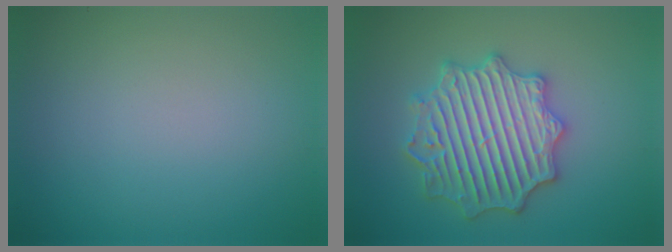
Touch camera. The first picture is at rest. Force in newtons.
{"total": 6.7, "press": 6.6, "slide": 1.0}